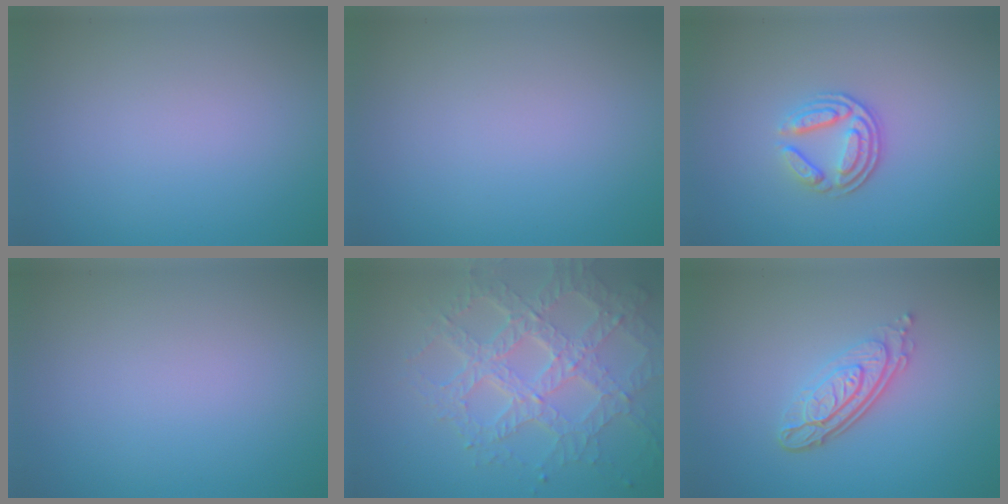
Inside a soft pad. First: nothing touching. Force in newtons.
{"total": 0.0}
{"total": 3.4, "press": 2.6, "slide": 2.3}
{"total": 0.0}
{"total": 7.0, "press": 5.0, "slide": 4.9}
{"total": 4.3, "press": 3.0, "slide": 3.1}